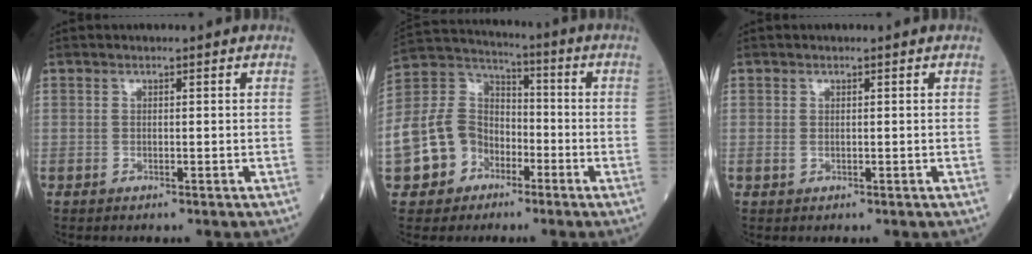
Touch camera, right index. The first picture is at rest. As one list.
[{"total": 11.6, "force": [-4.4, 9.5, 5.1], "torque": [-0.130, 0.029, -0.078]}, {"total": 0.5, "force": [0.1, 0.4, 0.4], "torque": [-0.010, 0.000, 0.002]}]